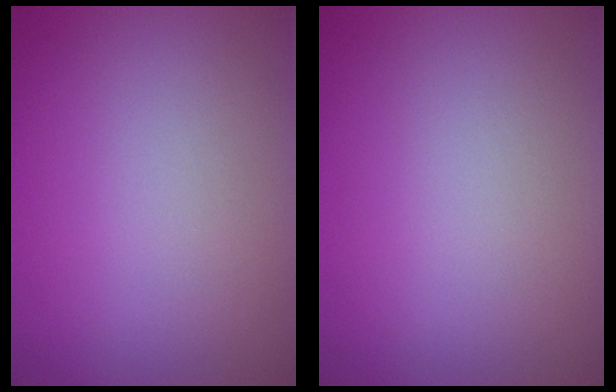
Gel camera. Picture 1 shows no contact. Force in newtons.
{"total": 0.0}